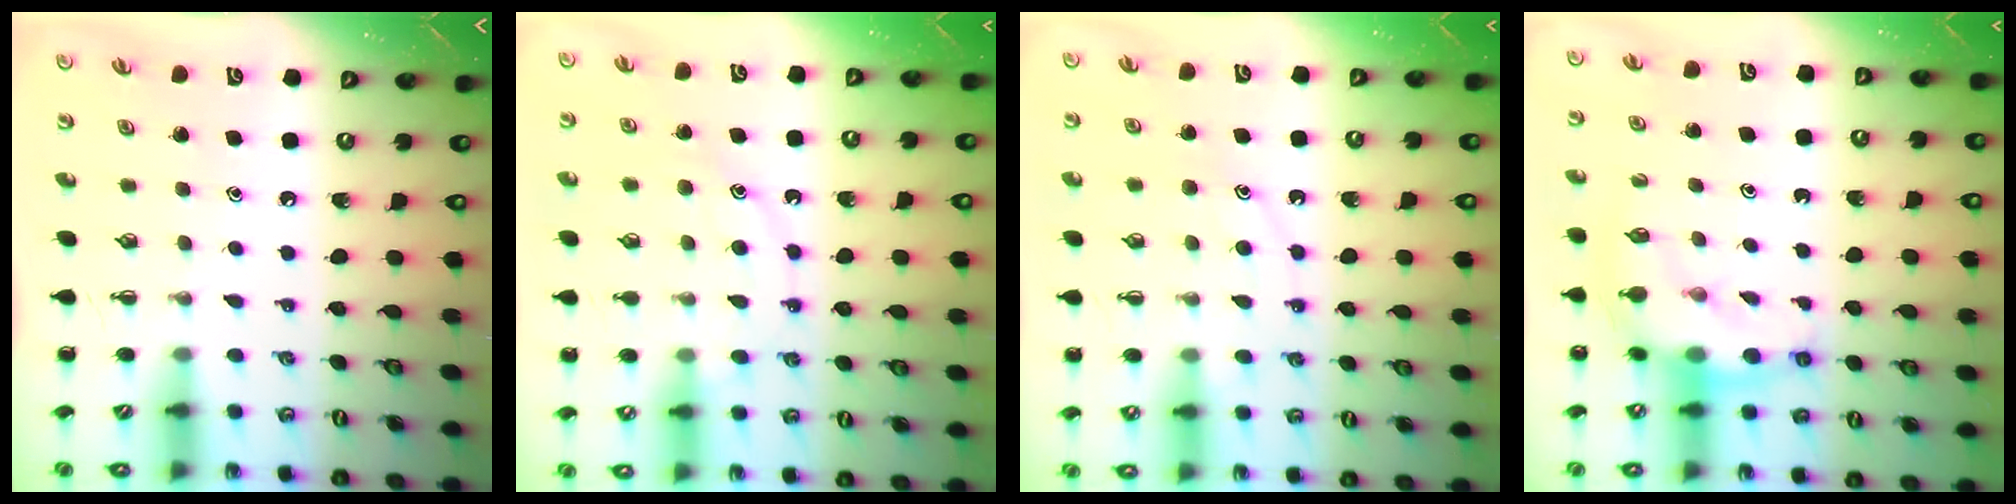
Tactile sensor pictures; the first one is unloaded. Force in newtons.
{"total": 11.5, "press": 11.5, "slide": 0.7}
{"total": 10.6, "press": 10.5, "slide": 0.9}
{"total": 10.6, "press": 10.4, "slide": 2.3}